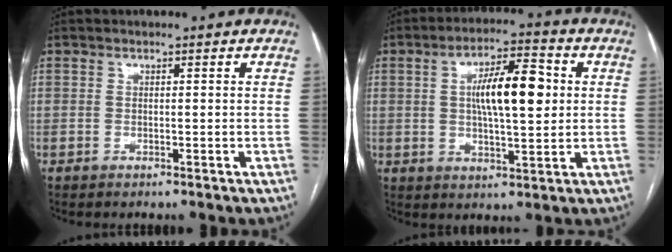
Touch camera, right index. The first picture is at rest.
{"total": 10.8, "force": [1.7, 2.9, 10.3], "torque": [-0.178, 0.018, 0.027]}